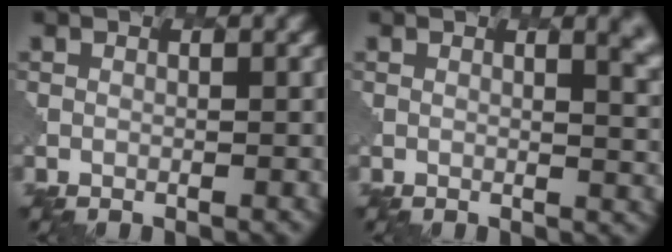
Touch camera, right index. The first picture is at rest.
{"total": 4.2, "force": [1.8, 2.0, 3.2], "torque": [-0.006, 0.003, 0.019]}